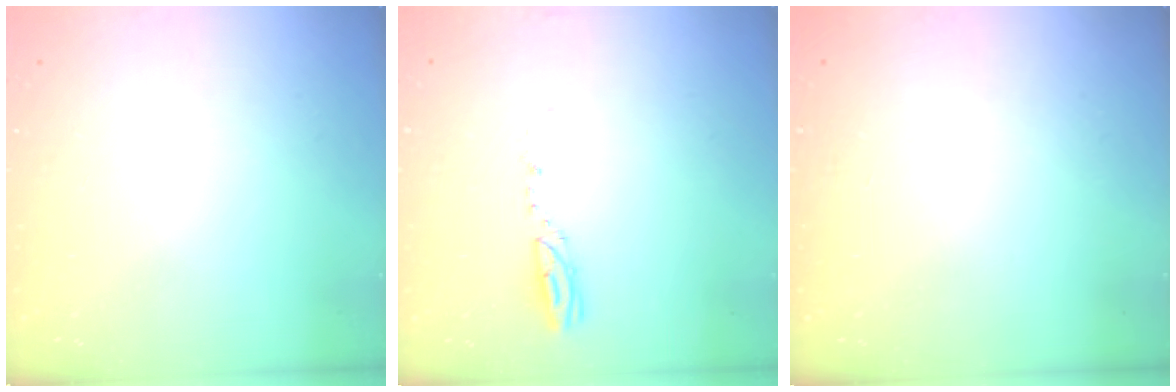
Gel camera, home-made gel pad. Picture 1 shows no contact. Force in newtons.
{"total": 3.2, "press": 3.2, "slide": 0.4}
{"total": 0.0}